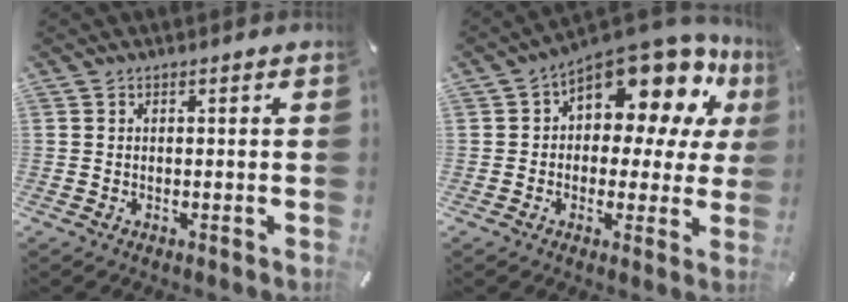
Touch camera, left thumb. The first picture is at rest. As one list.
[{"total": 14.8, "force": [9.5, 7.5, 8.4], "torque": [-0.123, -0.085, 0.164]}]